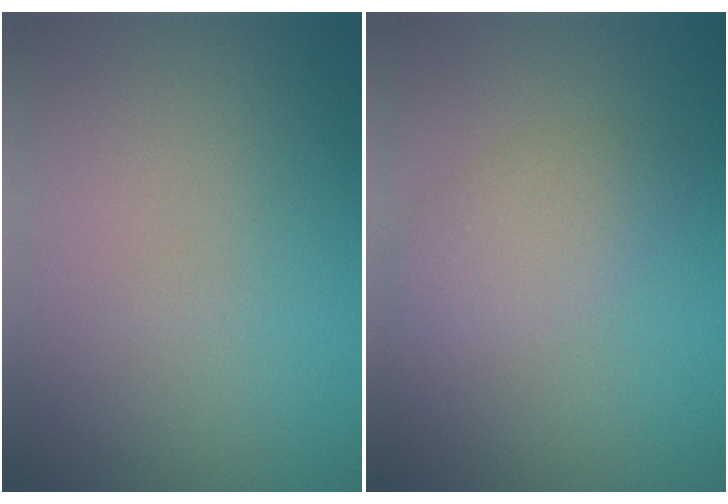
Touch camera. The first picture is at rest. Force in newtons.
{"total": 2.7, "press": 2.7, "slide": 0.2}